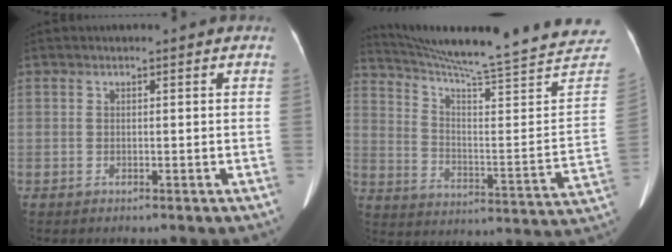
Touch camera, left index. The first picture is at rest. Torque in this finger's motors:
{"motor_torque": [-0.86, -1.29, -0.04, 0.03]}